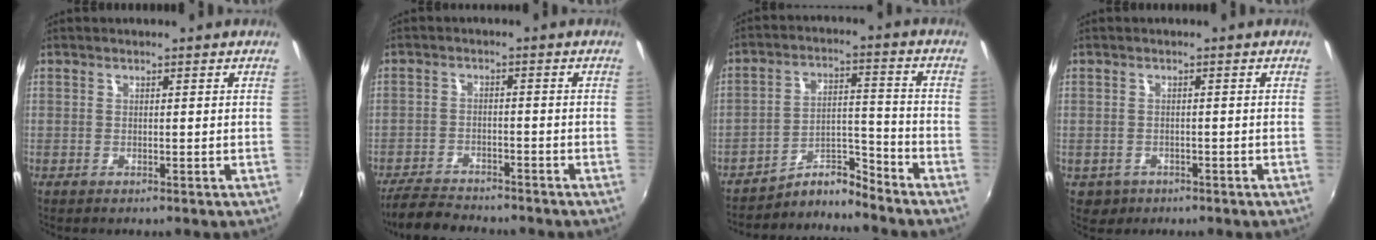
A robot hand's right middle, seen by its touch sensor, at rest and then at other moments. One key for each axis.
{"total": 7.4, "fx": -6.8, "fy": 1.8, "fz": 2.1, "tx": -0.072, "ty": -0.012, "tz": -0.114}
{"total": 6.2, "fx": -6.2, "fy": -0.6, "fz": -0.4, "tx": 0.002, "ty": 0.033, "tz": -0.118}
{"total": 3.4, "fx": -1.3, "fy": 3.0, "fz": 1.1, "tx": -0.032, "ty": -0.002, "tz": -0.011}